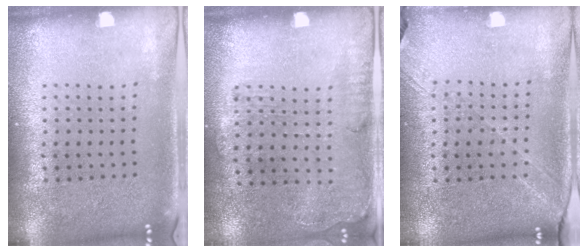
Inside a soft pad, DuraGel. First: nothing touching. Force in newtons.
{"total": 1.2, "press": 1.1, "slide": 0.5}
{"total": 1.3, "press": 1.2, "slide": 0.5}